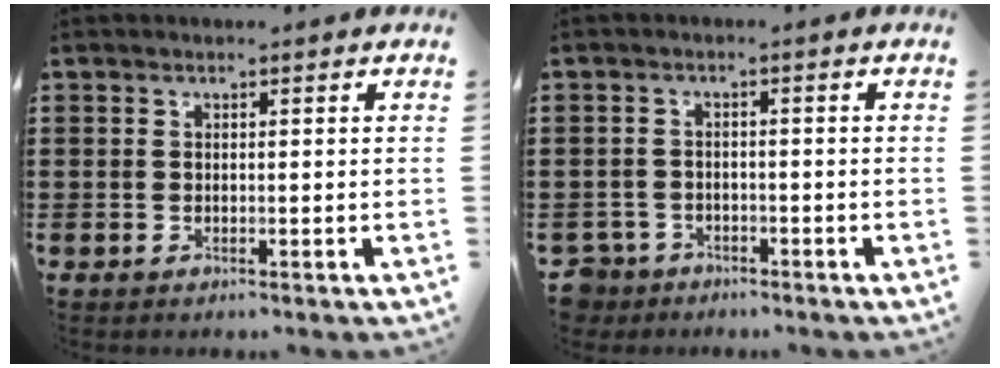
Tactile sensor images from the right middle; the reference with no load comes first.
{"total": 2.5, "force": [-2.3, 1.0, 0.0], "torque": [-0.023, -0.005, -0.056]}